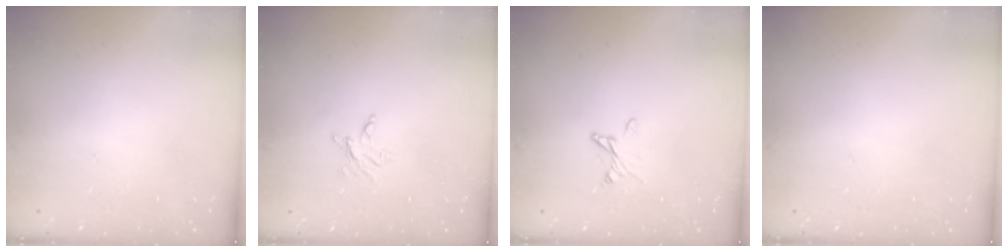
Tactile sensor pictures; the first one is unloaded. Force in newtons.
{"total": 2.5, "press": 2.5, "slide": 0.4}
{"total": 5.0, "press": 5.0, "slide": 0.7}
{"total": 0.0}